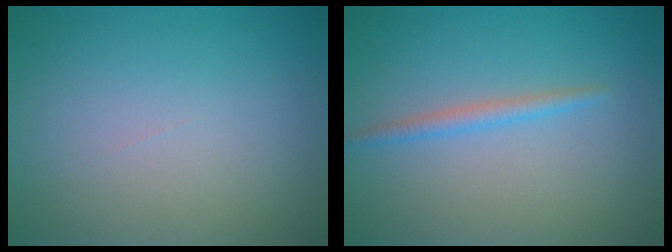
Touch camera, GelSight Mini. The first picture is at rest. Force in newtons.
{"total": 1.5, "press": 1.5, "slide": 0.1}